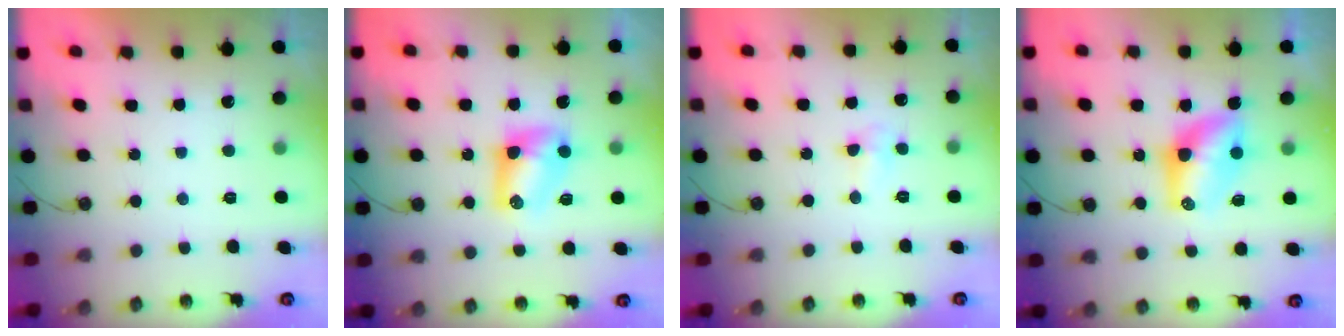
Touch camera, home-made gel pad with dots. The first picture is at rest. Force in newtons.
{"total": 7.3, "press": 7.3, "slide": 0.7}
{"total": 4.6, "press": 4.5, "slide": 0.8}
{"total": 9.1, "press": 8.8, "slide": 2.6}